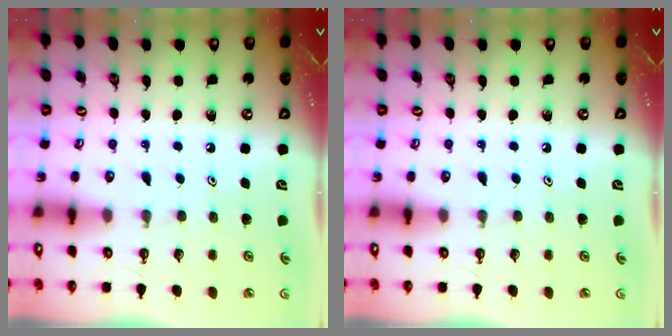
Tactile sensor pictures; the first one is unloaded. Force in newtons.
{"total": 0.0}